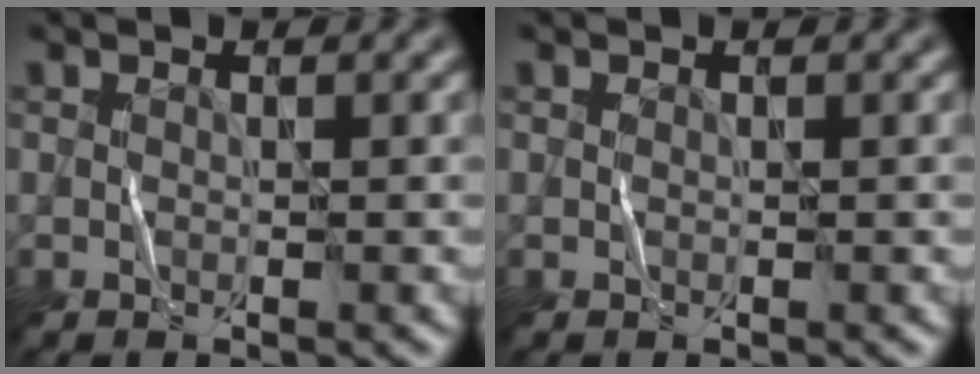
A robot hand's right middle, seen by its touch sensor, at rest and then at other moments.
{"total": 0.0}